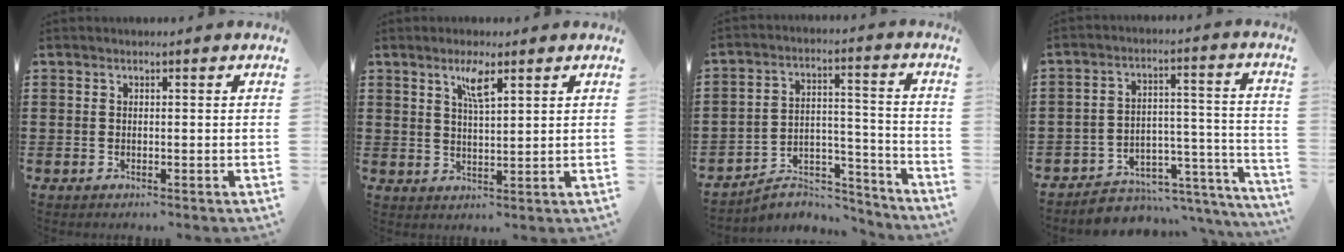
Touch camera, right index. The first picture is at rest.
{"total": 3.8, "force": [2.3, 0.7, 3.0], "torque": [-0.057, 0.002, 0.036]}
{"total": 5.7, "force": [-5.0, 2.2, 1.6], "torque": [-0.027, 0.014, -0.096]}
{"total": 3.9, "force": [-3.1, 2.2, 0.5], "torque": [-0.021, 0.001, -0.064]}